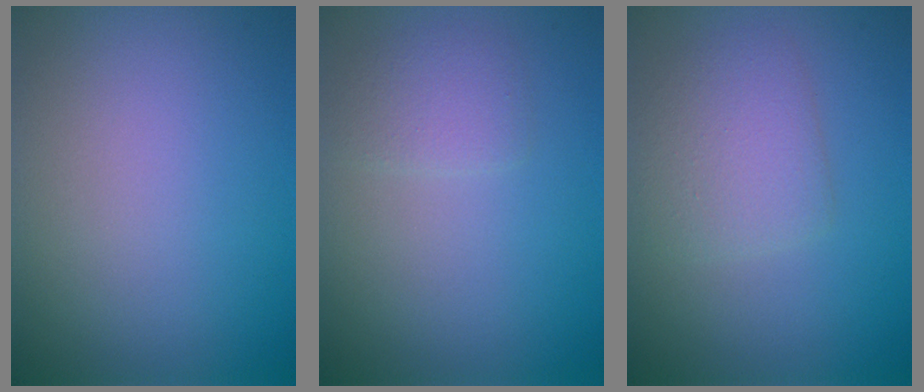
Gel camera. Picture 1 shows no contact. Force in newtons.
{"total": 1.6, "press": 1.6, "slide": 0.0}
{"total": 2.9, "press": 2.9, "slide": 0.2}